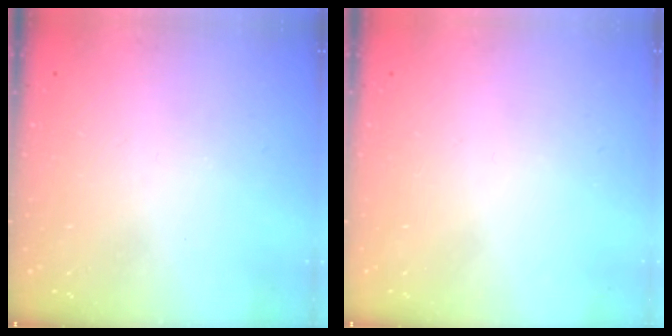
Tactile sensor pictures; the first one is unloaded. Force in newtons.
{"total": 1.5, "press": 1.5, "slide": 0.1}